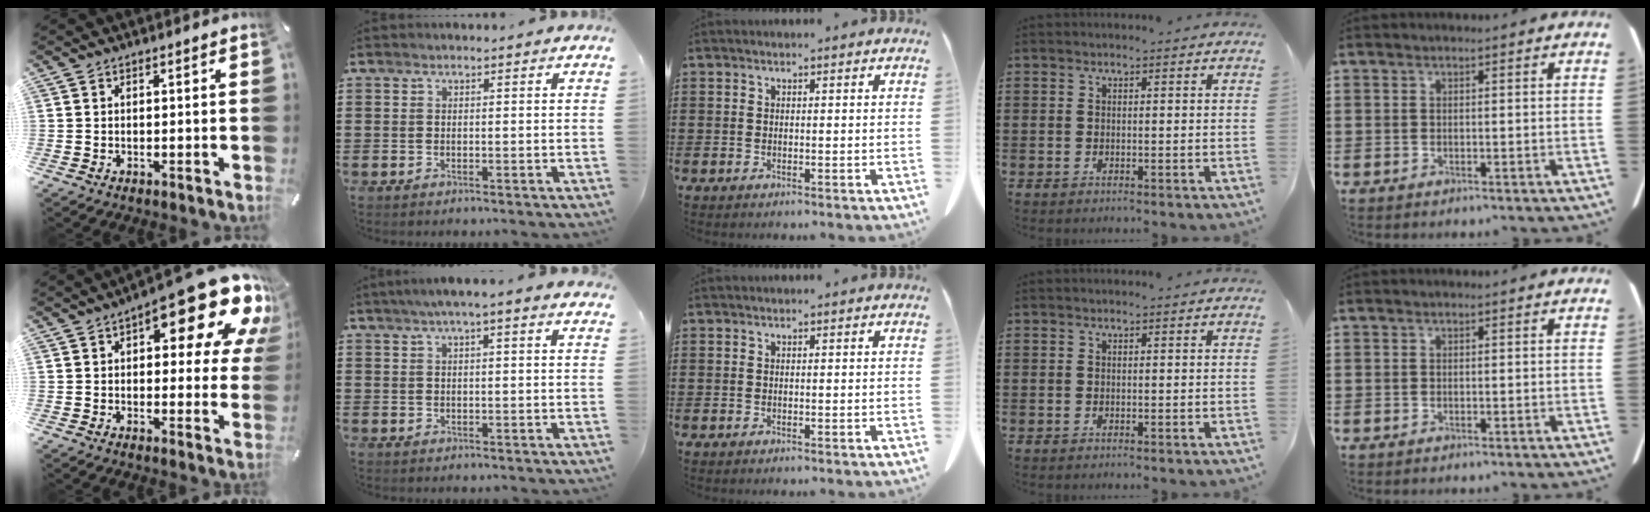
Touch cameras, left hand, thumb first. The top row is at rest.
{"thumb": {"total": 19.0, "force": [10.0, 7.4, 14.4], "torque": [-0.180, -0.070, 0.160]}, "index": {"total": 2.4, "force": [1.6, 0.4, 1.8], "torque": [-0.039, 0.004, 0.028]}}